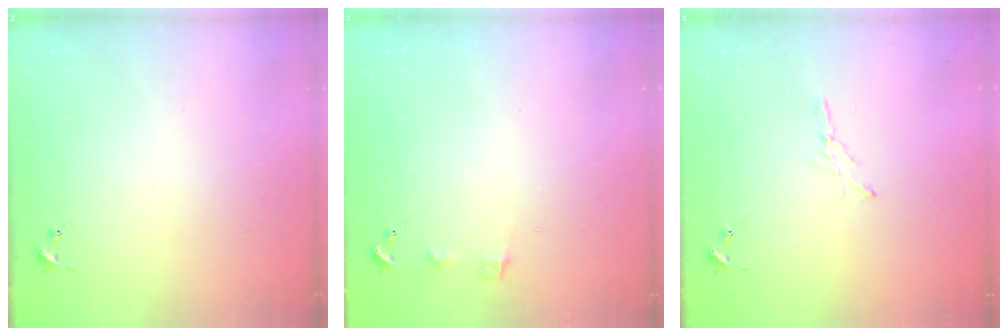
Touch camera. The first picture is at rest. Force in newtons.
{"total": 3.3, "press": 3.3, "slide": 0.4}
{"total": 3.3, "press": 3.3, "slide": 0.4}